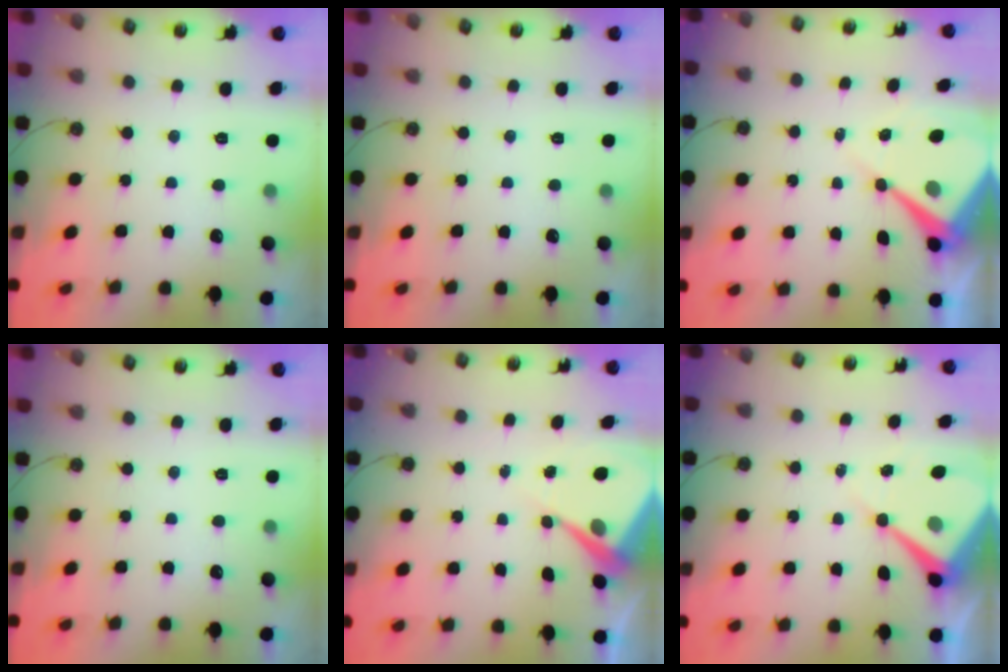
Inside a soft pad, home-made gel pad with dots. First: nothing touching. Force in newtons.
{"total": 0.0}
{"total": 9.8, "press": 9.8, "slide": 0.8}
{"total": 0.0}
{"total": 6.5, "press": 6.5, "slide": 0.3}
{"total": 8.4, "press": 8.3, "slide": 0.7}